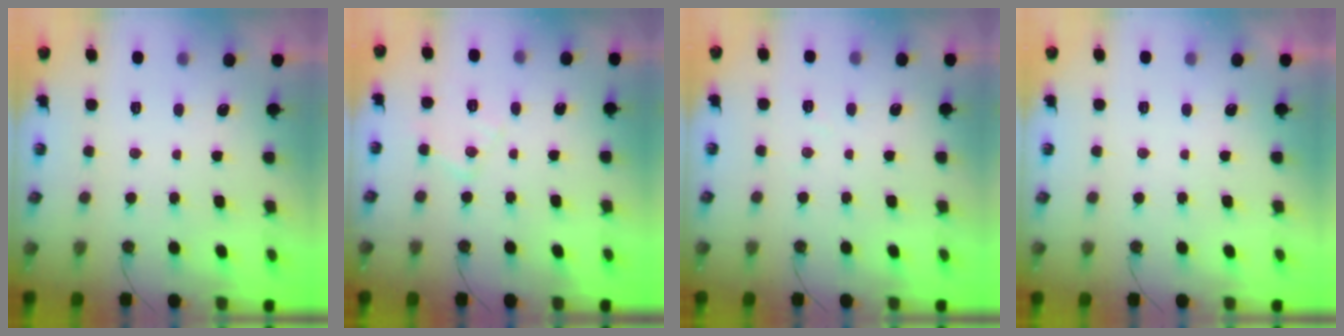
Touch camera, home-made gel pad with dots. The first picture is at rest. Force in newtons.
{"total": 7.4, "press": 7.4, "slide": 0.6}
{"total": 3.3, "press": 3.2, "slide": 0.6}
{"total": 2.2, "press": 2.2, "slide": 0.4}